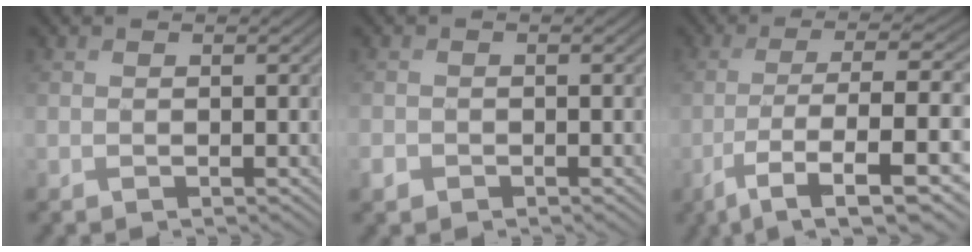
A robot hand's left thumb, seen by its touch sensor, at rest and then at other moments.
{"total": 1.0, "force": [-0.7, 0.7, 0.0], "torque": [-0.001, -0.002, -0.018]}
{"total": 10.4, "force": [-1.9, 3.4, 9.7], "torque": [-0.181, -0.011, -0.027]}